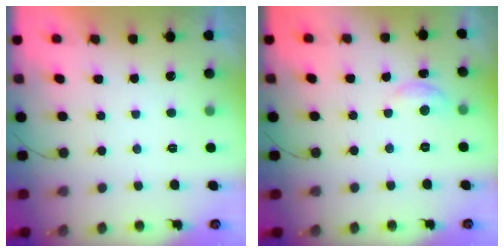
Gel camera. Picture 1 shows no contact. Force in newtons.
{"total": 5.2, "press": 5.2, "slide": 0.6}